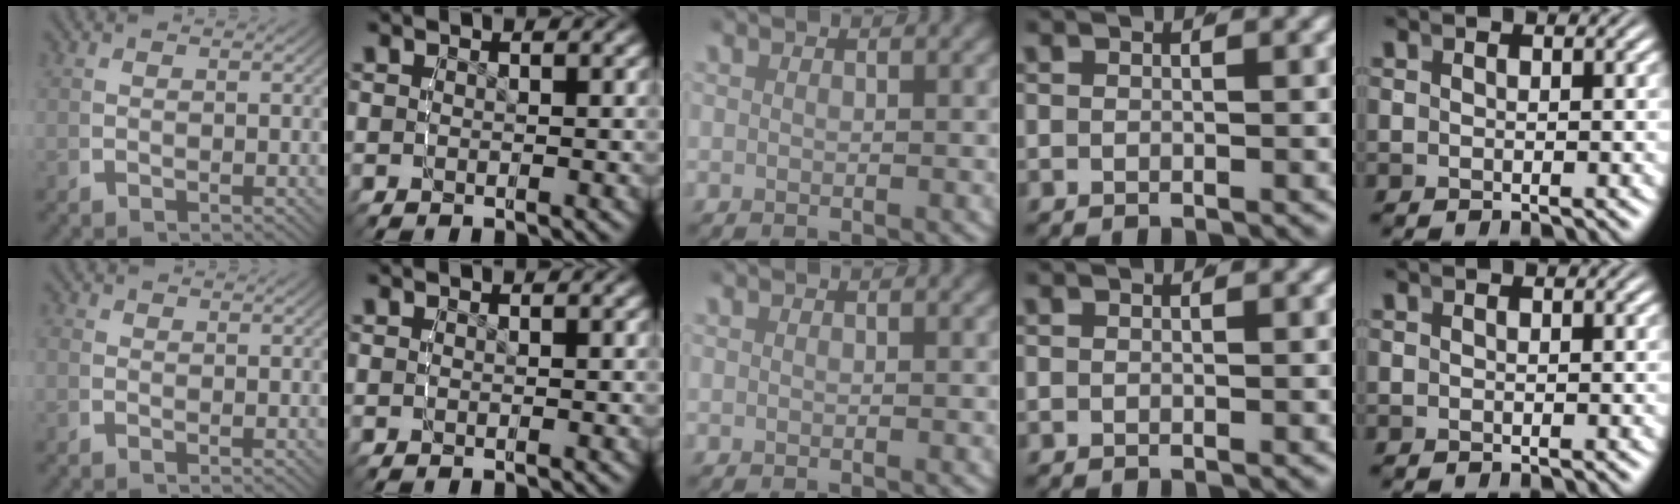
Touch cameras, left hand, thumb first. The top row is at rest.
{"thumb": {"total": 0.9, "force": [-0.3, 0.8, 0.1], "torque": [-0.002, -0.004, -0.010]}}